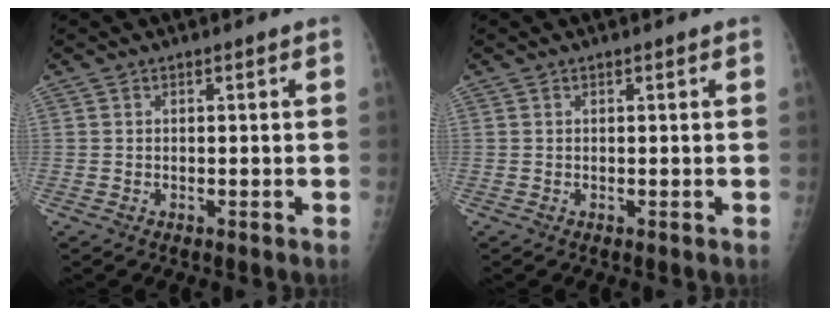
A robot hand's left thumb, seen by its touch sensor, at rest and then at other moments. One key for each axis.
{"total": 0.0}